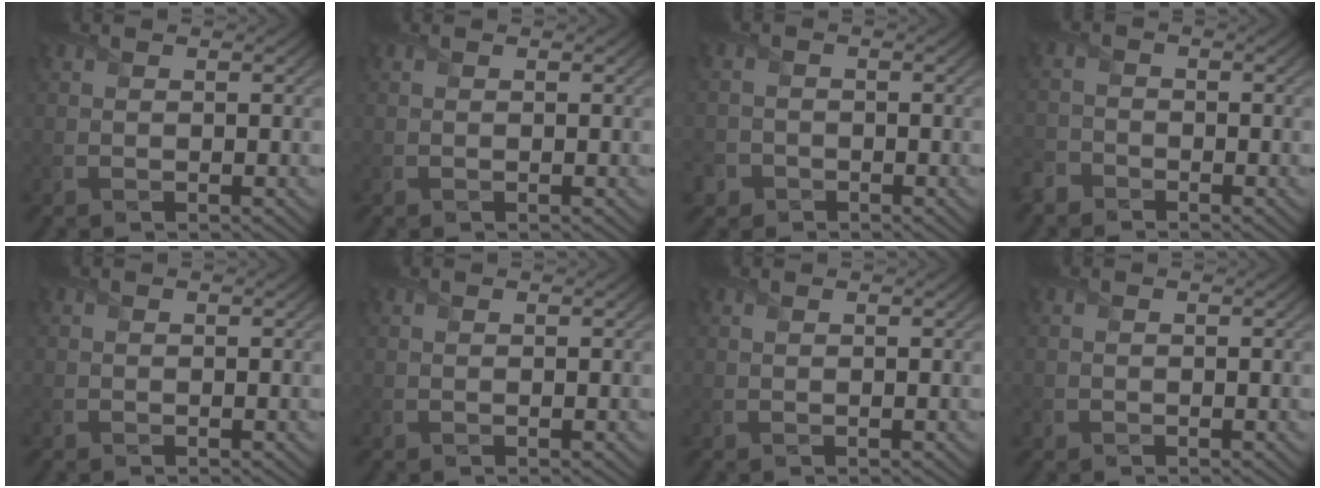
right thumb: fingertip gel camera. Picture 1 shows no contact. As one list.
[{"total": 0.0}, {"total": 2.7, "force": [-1.7, 2.0, 0.4], "torque": [-0.007, 0.001, -0.038]}, {"total": 2.6, "force": [-2.2, 1.3, 0.5], "torque": [-0.013, -0.003, -0.058]}, {"total": 0.0}, {"total": 0.0}, {"total": 0.0}, {"total": 0.6, "force": [-0.4, 0.5, 0.0], "torque": [0.000, -0.004, -0.008]}]